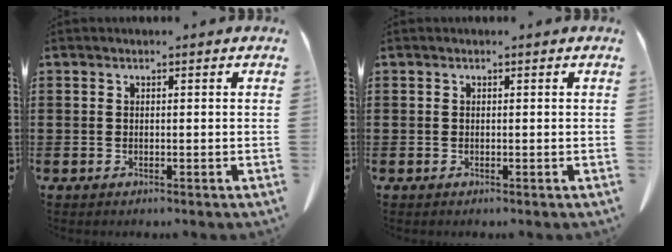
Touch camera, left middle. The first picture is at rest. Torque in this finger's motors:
{"motor_torque": [-0.01, 0.01, 0.00, 0.01]}